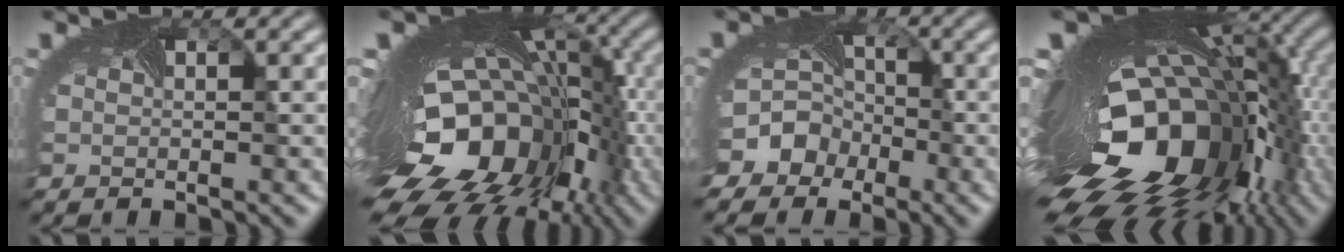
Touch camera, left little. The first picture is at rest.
{"total": 20.8, "force": [-5.5, 13.8, 14.5], "torque": [-0.245, -0.057, -0.069]}
{"total": 9.2, "force": [-4.1, 7.9, 2.6], "torque": [-0.053, -0.021, -0.077]}
{"total": 20.8, "force": [-5.1, 10.6, 17.1], "torque": [-0.277, -0.056, -0.070]}